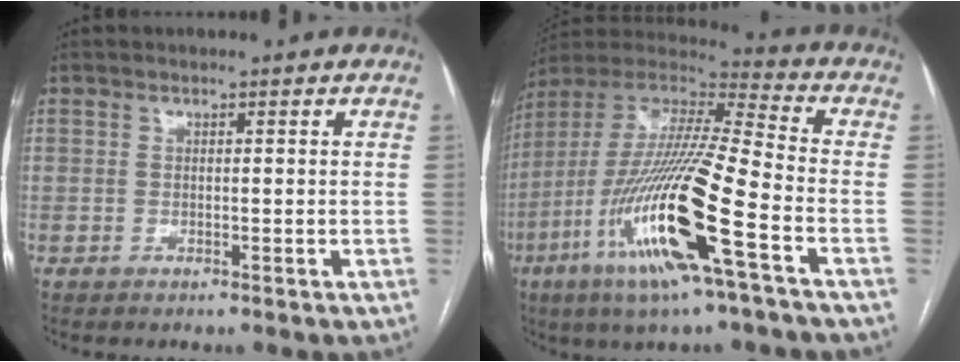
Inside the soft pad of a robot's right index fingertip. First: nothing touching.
{"total": 22.7, "force": [-8.7, 1.6, 20.9], "torque": [-0.443, -0.037, -0.167]}